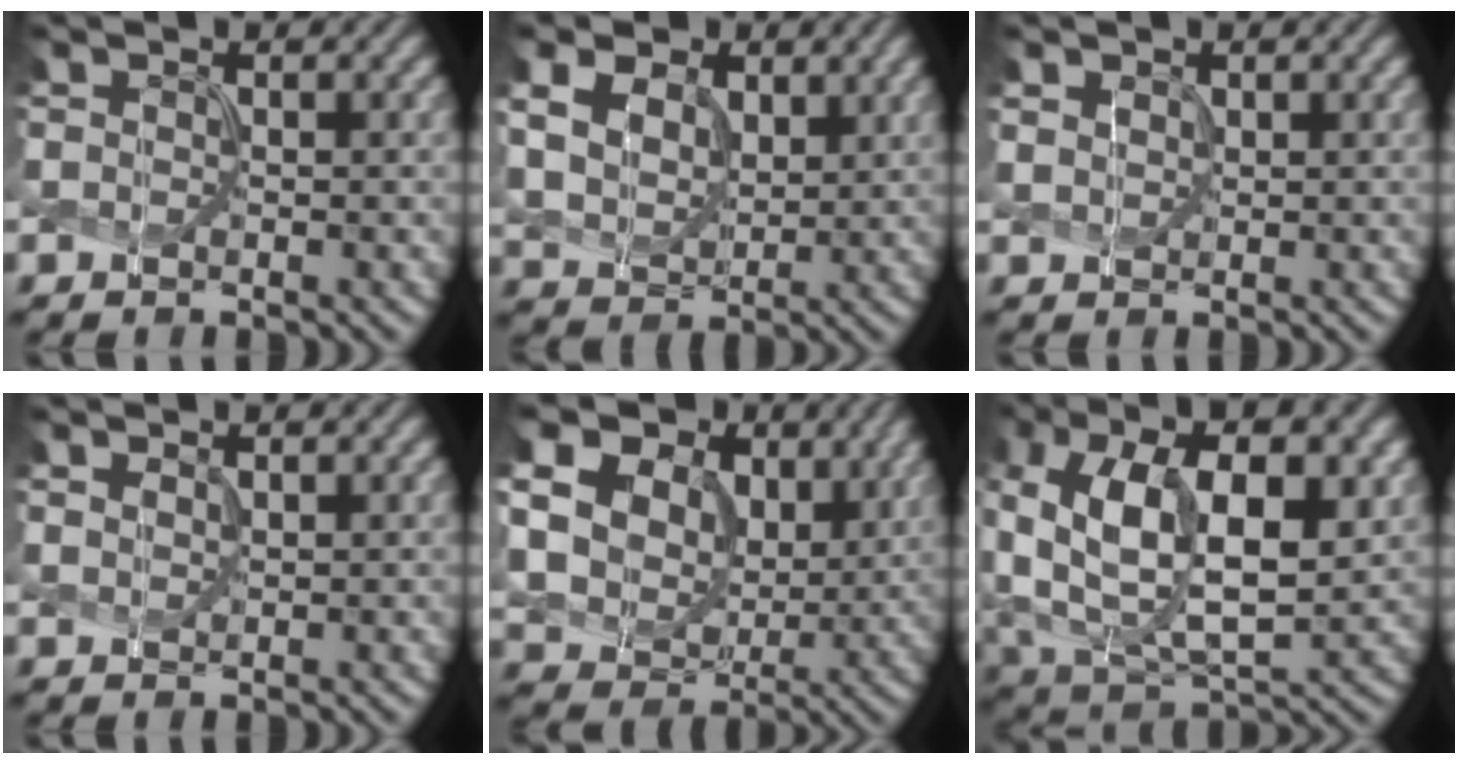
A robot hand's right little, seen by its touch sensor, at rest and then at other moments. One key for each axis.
{"total": 8.0, "fx": 3.0, "fy": 5.9, "fz": 4.5, "tx": -0.133, "ty": 0.020, "tz": 0.048}
{"total": 0.8, "fx": 0.5, "fy": 0.6, "fz": 0.2, "tx": -0.005, "ty": -0.003, "tz": 0.015}
{"total": 0.6, "fx": 0.4, "fy": 0.3, "fz": 0.3, "tx": -0.008, "ty": -0.005, "tz": 0.013}
{"total": 17.3, "fx": 6.7, "fy": 13.6, "fz": 8.2, "tx": -0.217, "ty": 0.010, "tz": 0.144}
{"total": 14.3, "fx": 2.2, "fy": 8.2, "fz": 11.4, "tx": -0.207, "ty": -0.011, "tz": 0.050}